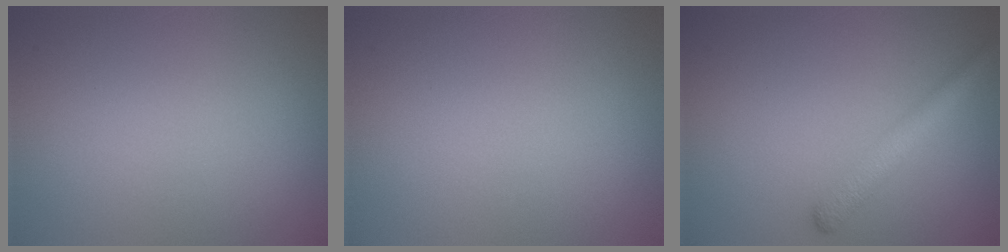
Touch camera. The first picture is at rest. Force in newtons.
{"total": 0.0}
{"total": 2.2, "press": 2.2, "slide": 0.1}